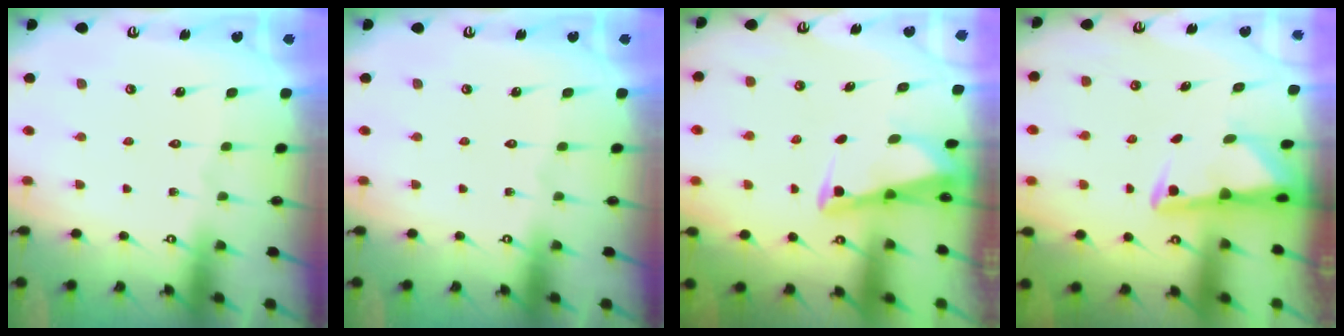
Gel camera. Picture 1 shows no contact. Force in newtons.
{"total": 0.0}
{"total": 2.6, "press": 2.6, "slide": 0.2}
{"total": 2.9, "press": 2.8, "slide": 0.6}